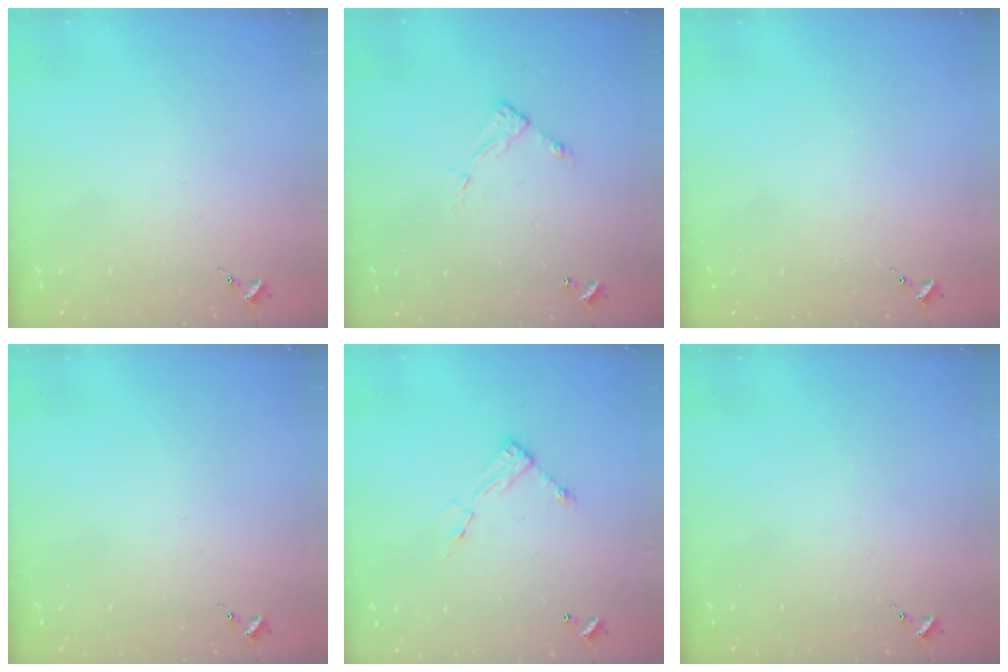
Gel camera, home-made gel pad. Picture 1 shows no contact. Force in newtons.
{"total": 5.3, "press": 5.3, "slide": 0.4}
{"total": 0.0}
{"total": 0.0}
{"total": 7.5, "press": 7.5, "slide": 0.3}
{"total": 0.0}